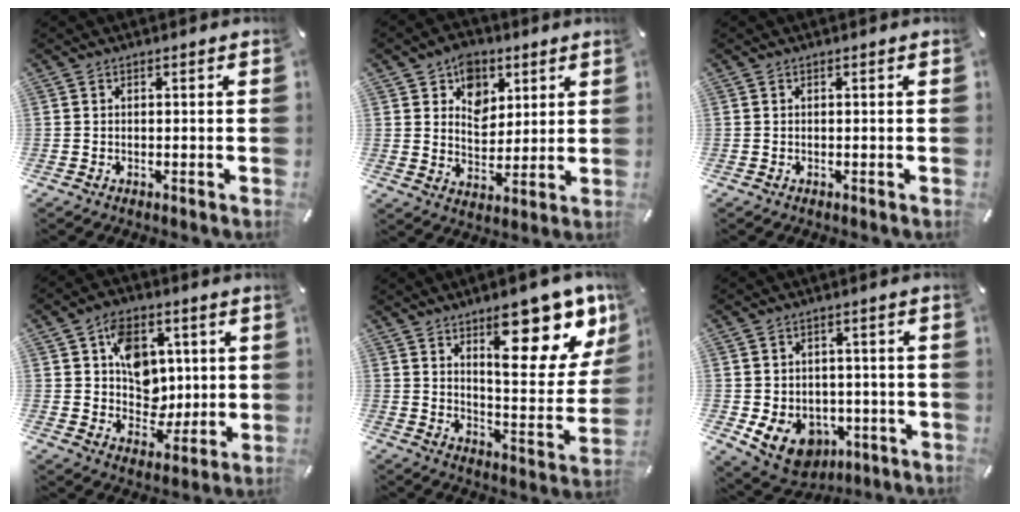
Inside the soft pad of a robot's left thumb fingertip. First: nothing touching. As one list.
[{"total": 8.5, "force": [4.0, 6.9, 2.9], "torque": [-0.034, -0.019, 0.072]}, {"total": 0.0}, {"total": 11.2, "force": [3.0, 9.4, 5.3], "torque": [-0.075, -0.004, 0.058]}, {"total": 19.9, "force": [12.3, 7.4, 13.8], "torque": [-0.171, -0.092, 0.197]}, {"total": 10.1, "force": [-3.8, 7.9, 4.9], "torque": [-0.086, 0.015, -0.063]}]